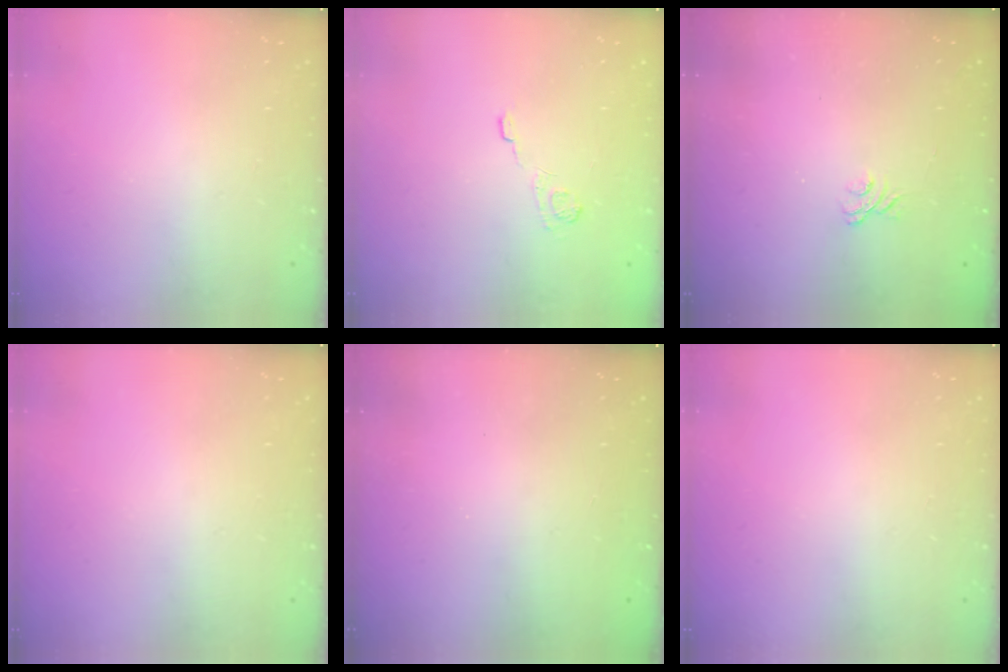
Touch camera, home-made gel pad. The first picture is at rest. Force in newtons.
{"total": 8.5, "press": 8.4, "slide": 1.5}
{"total": 1.9, "press": 1.5, "slide": 1.1}
{"total": 0.0}
{"total": 2.3, "press": 2.2, "slide": 0.8}
{"total": 0.0}